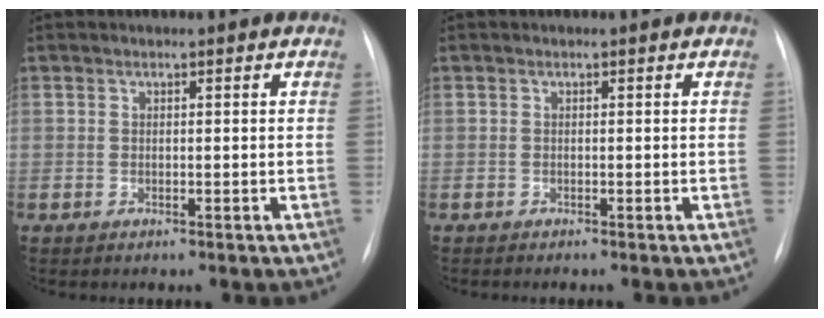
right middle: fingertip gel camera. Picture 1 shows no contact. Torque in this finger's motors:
{"motor_torque": [0.20, -0.25, -0.05, 0.01]}